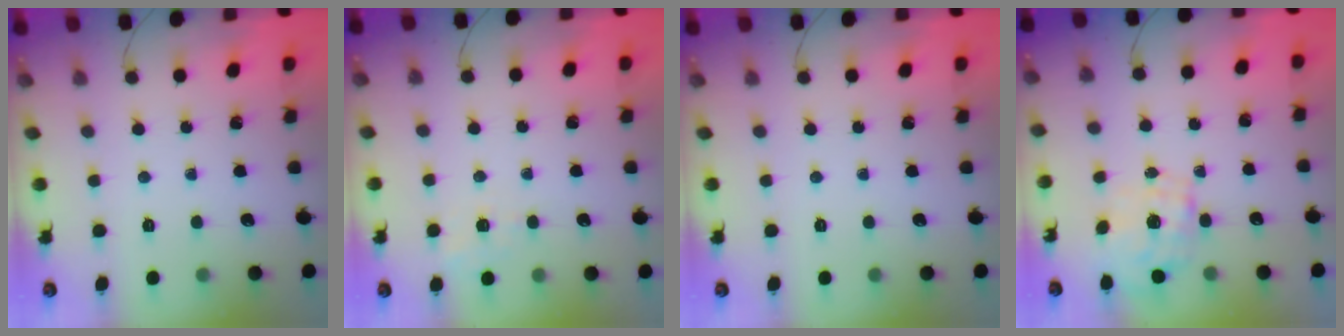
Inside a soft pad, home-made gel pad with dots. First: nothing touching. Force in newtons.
{"total": 1.4, "press": 0.5, "slide": 1.3}
{"total": 0.0}
{"total": 1.6, "press": 1.4, "slide": 0.7}